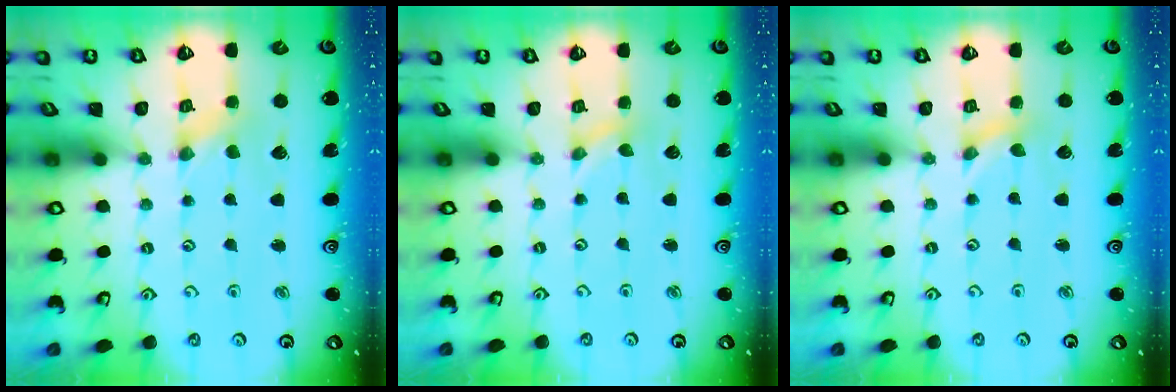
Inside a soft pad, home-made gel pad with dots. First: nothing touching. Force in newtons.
{"total": 0.0}
{"total": 0.0}